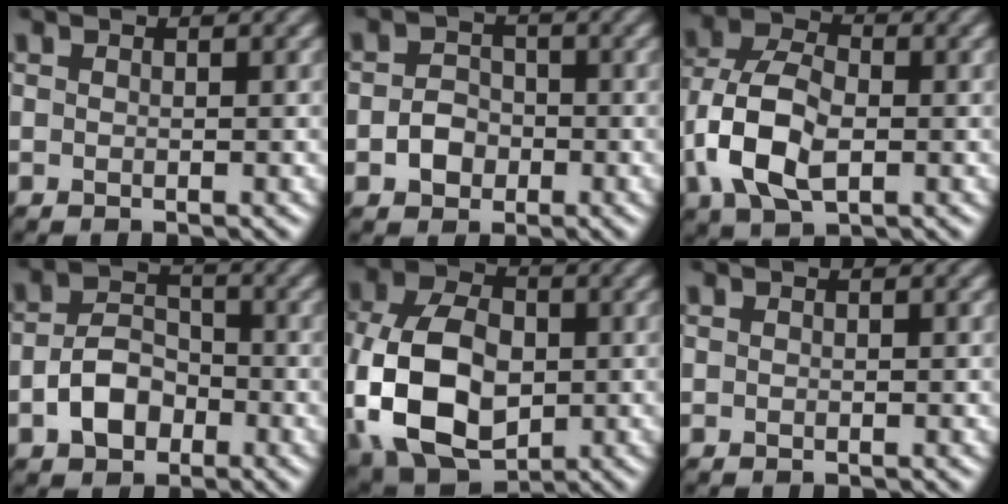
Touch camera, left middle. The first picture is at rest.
{"total": 2.6, "force": [-0.8, 2.1, 1.2], "torque": [-0.020, -0.001, -0.018]}
{"total": 7.6, "force": [-1.4, 4.8, 5.7], "torque": [-0.130, 0.002, -0.033]}
{"total": 4.2, "force": [-1.6, 2.9, 2.5], "torque": [-0.046, 0.003, -0.033]}
{"total": 11.7, "force": [-1.7, 8.0, 8.4], "torque": [-0.187, -0.014, -0.039]}
{"total": 0.0}